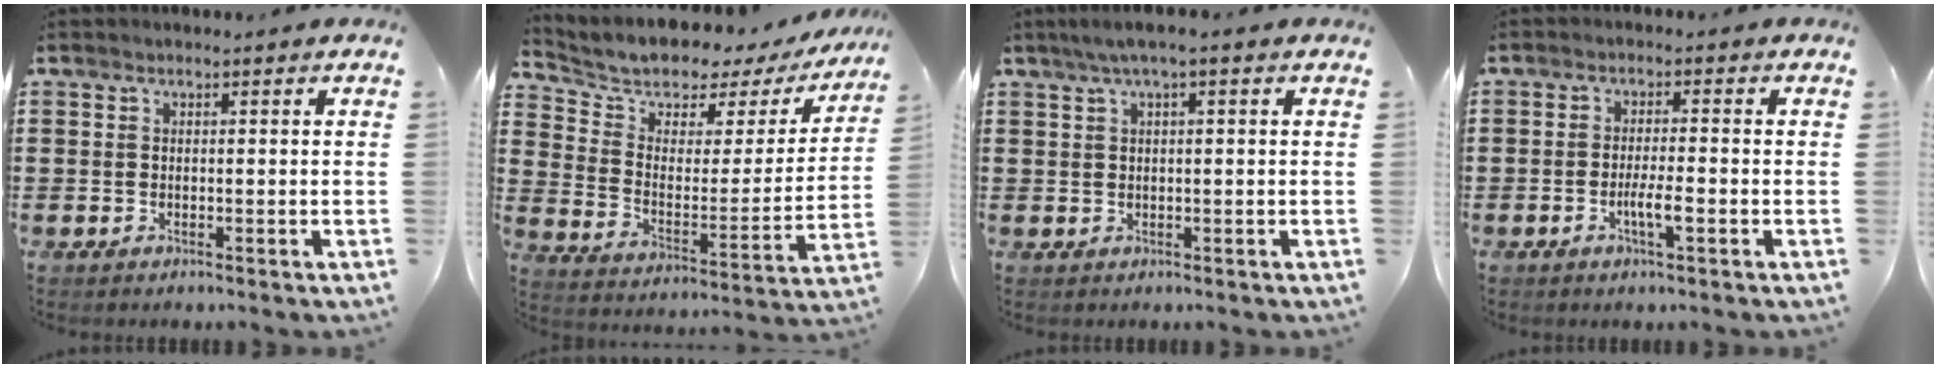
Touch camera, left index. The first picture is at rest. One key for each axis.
{"total": 4.4, "fx": 3.9, "fy": 1.9, "fz": 0.7, "tx": -0.047, "ty": -0.037, "tz": 0.060}
{"total": 1.9, "fx": 0.5, "fy": 0.0, "fz": 1.8, "tx": -0.033, "ty": 0.000, "tz": 0.009}
{"total": 3.6, "fx": -1.3, "fy": 0.6, "fz": 3.3, "tx": -0.056, "ty": 0.002, "tz": -0.022}